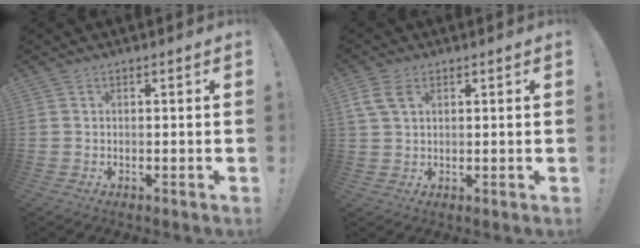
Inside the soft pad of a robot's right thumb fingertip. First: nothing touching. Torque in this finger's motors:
{"motor_torque": [0.12, 0.10, 0.49, 0.08, 0.03]}